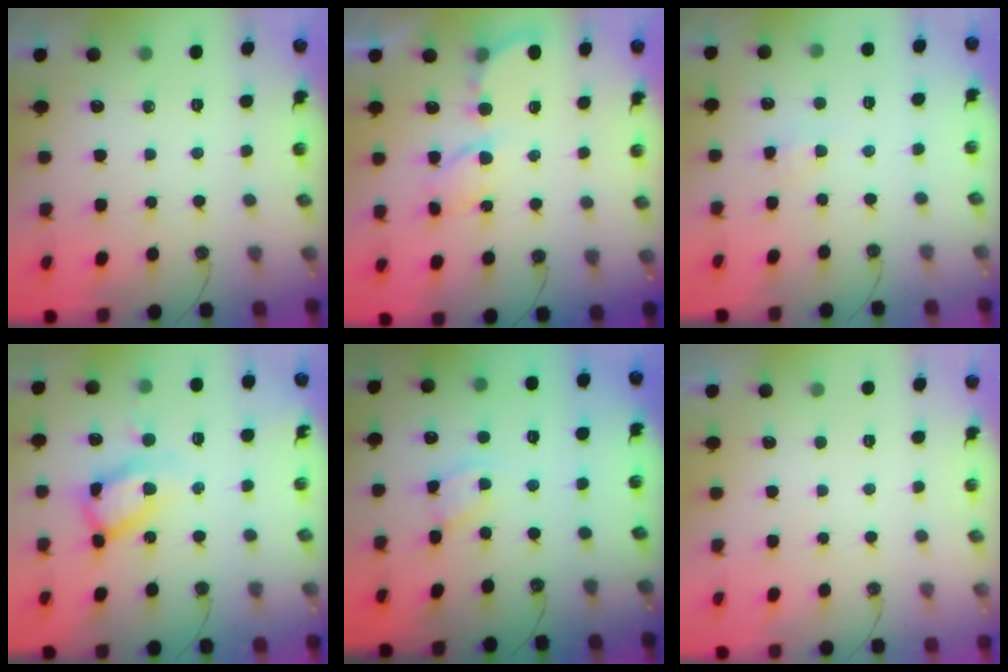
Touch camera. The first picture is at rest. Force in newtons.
{"total": 6.4, "press": 6.3, "slide": 0.4}
{"total": 4.2, "press": 4.1, "slide": 0.6}
{"total": 13.0, "press": 12.9, "slide": 1.2}
{"total": 2.7, "press": 2.7, "slide": 0.4}
{"total": 0.0}